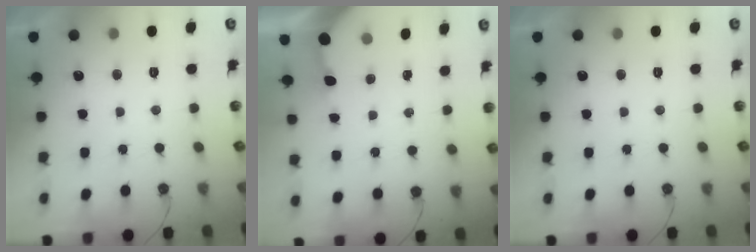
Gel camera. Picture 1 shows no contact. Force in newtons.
{"total": 3.8, "press": 3.8, "slide": 0.4}
{"total": 0.0}